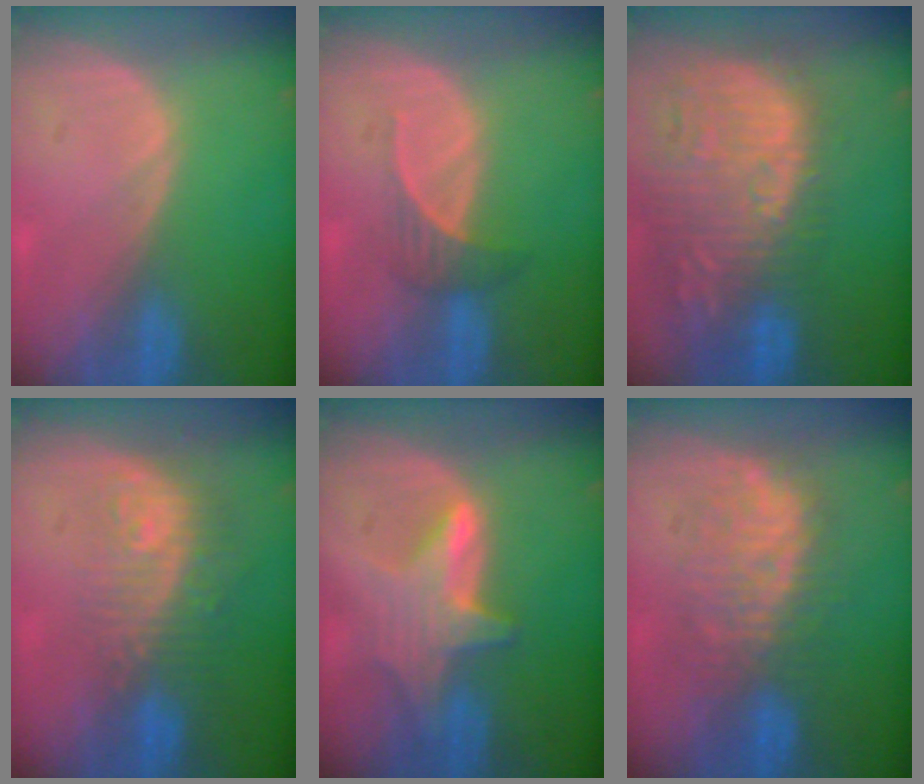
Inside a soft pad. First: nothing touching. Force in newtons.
{"total": 2.8, "press": 2.7, "slide": 0.9}
{"total": 15.0, "press": 12.8, "slide": 7.8}
{"total": 9.7, "press": 8.1, "slide": 5.3}
{"total": 6.7, "press": 6.2, "slide": 2.3}
{"total": 8.1, "press": 8.1, "slide": 0.2}